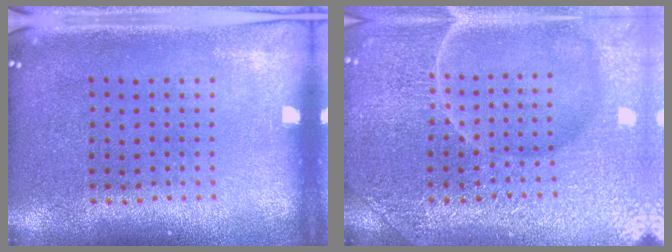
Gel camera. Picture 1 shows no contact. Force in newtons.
{"total": 7.2, "press": 7.1, "slide": 0.9}